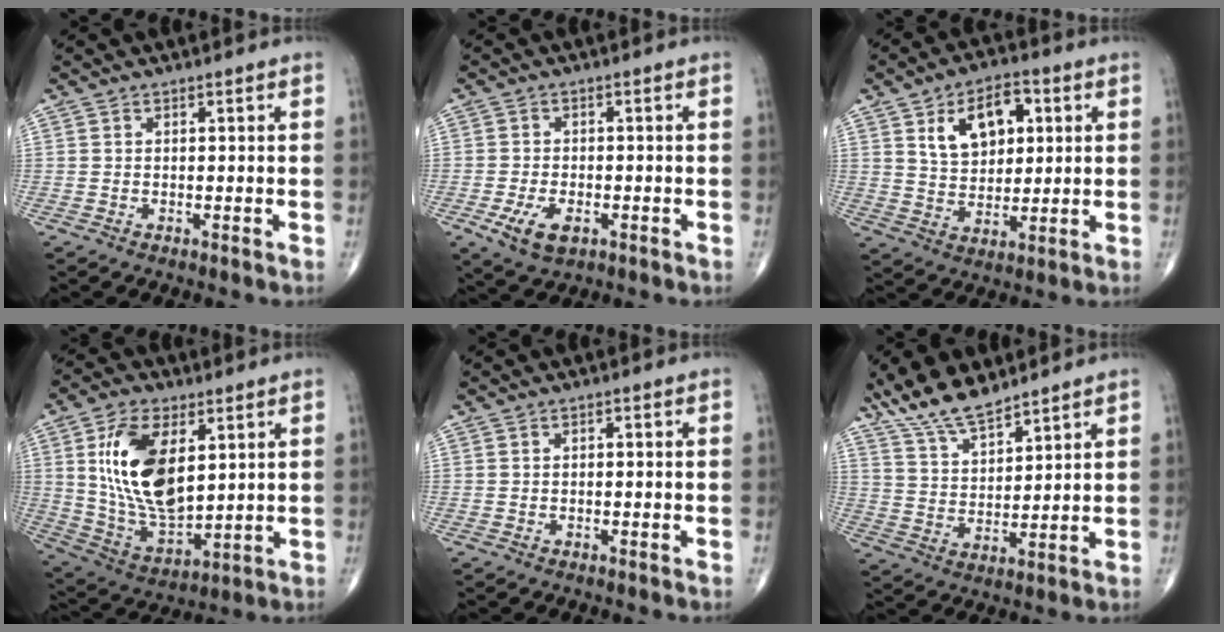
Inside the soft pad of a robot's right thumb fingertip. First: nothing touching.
{"total": 6.1, "force": [-2.4, 3.3, 4.5], "torque": [-0.088, -0.001, -0.036]}
{"total": 11.8, "force": [4.1, 7.3, 8.3], "torque": [-0.104, -0.006, 0.070]}
{"total": 17.7, "force": [4.6, 9.2, 14.4], "torque": [-0.255, -0.020, 0.097]}
{"total": 0.6, "force": [0.0, 0.3, 0.5], "torque": [-0.008, 0.003, -0.001]}
{"total": 10.3, "force": [8.6, 3.1, 4.9], "torque": [-0.079, -0.044, 0.169]}